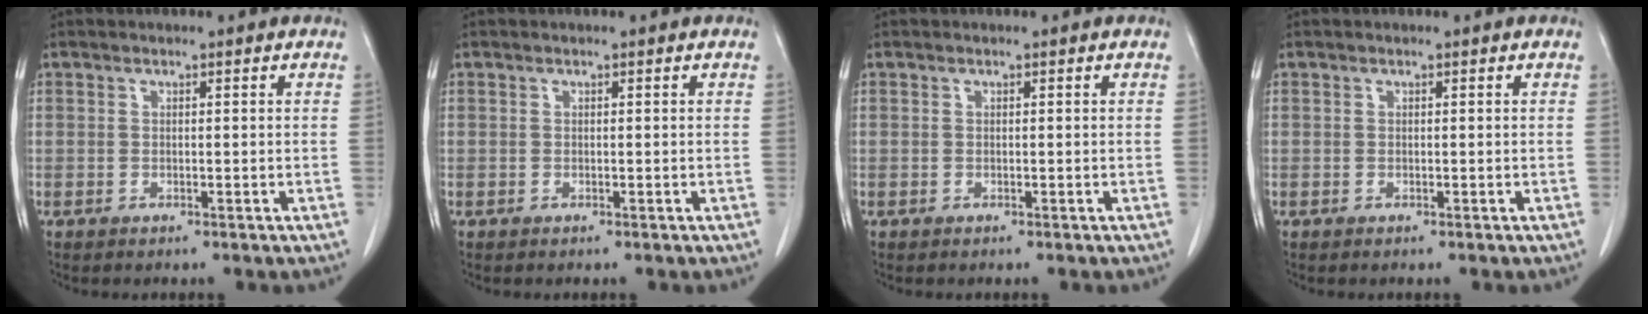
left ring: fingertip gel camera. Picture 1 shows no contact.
{"total": 0.0}
{"total": 0.0}
{"total": 0.0}